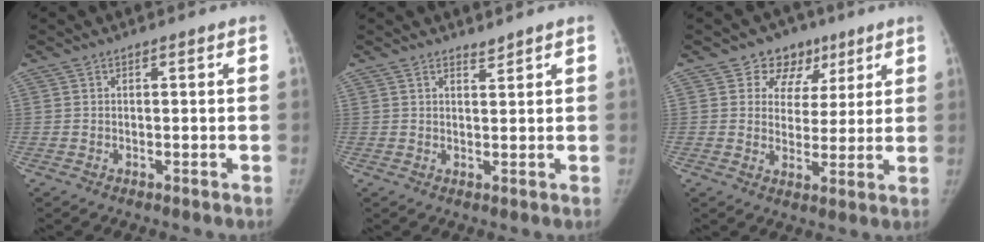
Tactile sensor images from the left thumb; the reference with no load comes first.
{"total": 1.2, "force": [1.2, 0.0, 0.0], "torque": [0.004, -0.014, 0.020]}
{"total": 8.3, "force": [4.7, 6.7, 1.5], "torque": [0.023, -0.013, 0.068]}